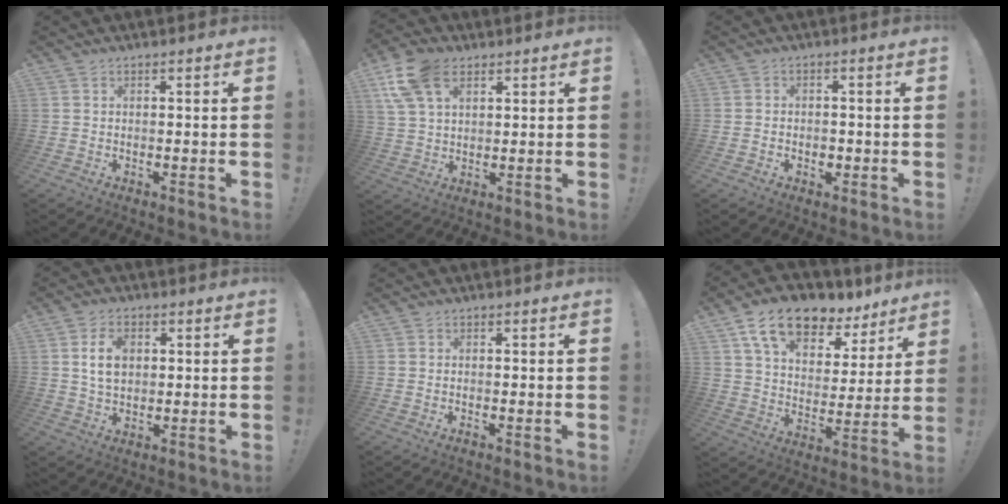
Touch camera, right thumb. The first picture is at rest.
{"total": 11.9, "force": [5.7, 7.2, 7.6], "torque": [-0.146, -0.011, 0.108]}
{"total": 2.5, "force": [-1.2, 1.9, 1.1], "torque": [-0.005, -0.005, -0.023]}
{"total": 7.8, "force": [1.4, 5.3, 5.6], "torque": [-0.101, 0.001, 0.021]}
{"total": 0.7, "force": [-0.6, -0.1, 0.4], "torque": [-0.015, 0.002, -0.009]}
{"total": 16.2, "force": [11.2, 8.2, 8.3], "torque": [-0.137, -0.069, 0.200]}